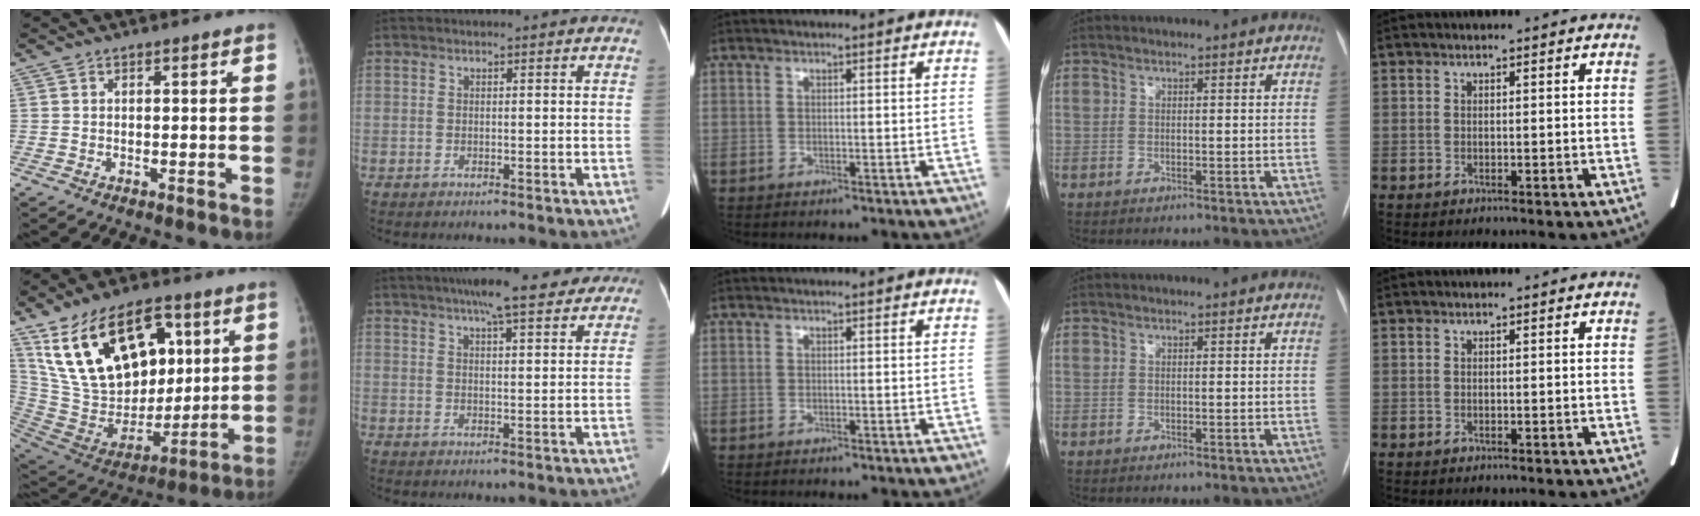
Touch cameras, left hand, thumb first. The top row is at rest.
{"thumb": {"total": 27.8, "force": [11.7, 16.4, 19.1], "torque": [-0.317, -0.014, 0.225]}, "index": {"total": 11.6, "force": [9.2, 2.3, 6.7], "torque": [-0.096, 0.029, 0.124]}}